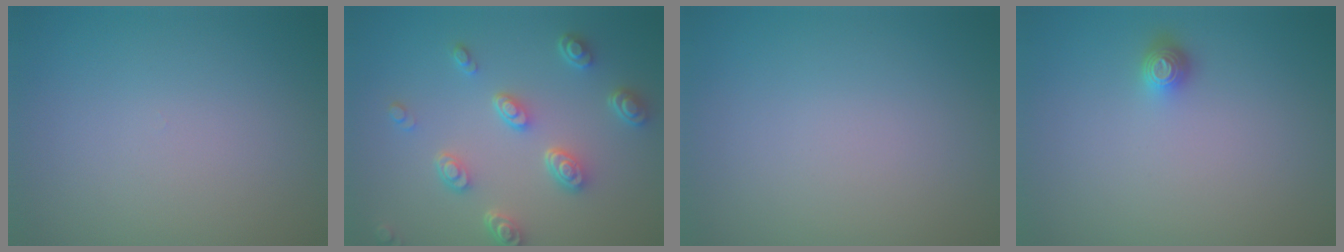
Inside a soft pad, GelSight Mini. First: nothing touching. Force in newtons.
{"total": 4.5, "press": 3.4, "slide": 2.9}
{"total": 0.0}
{"total": 1.4, "press": 1.1, "slide": 0.9}